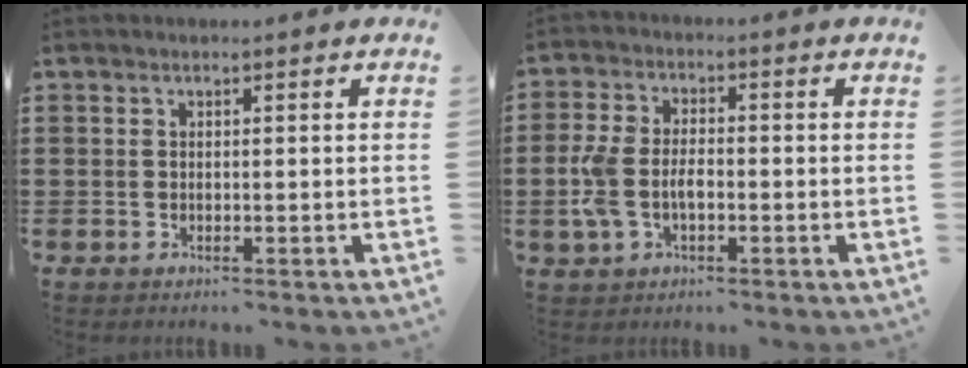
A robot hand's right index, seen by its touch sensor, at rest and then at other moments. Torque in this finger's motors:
{"motor_torque": [1.97, -0.17, 0.38, 0.15]}